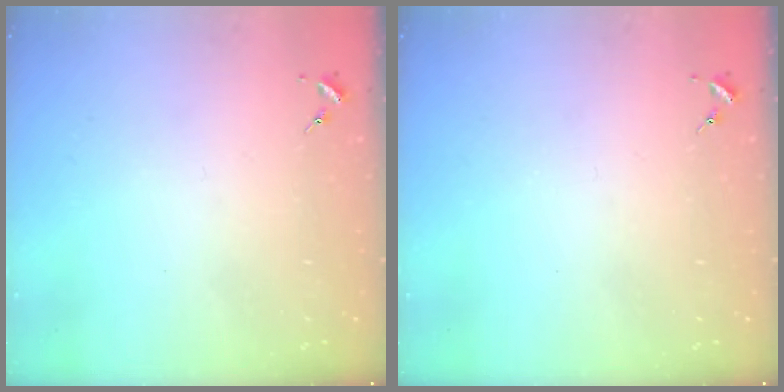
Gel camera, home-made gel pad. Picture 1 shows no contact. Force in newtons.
{"total": 0.0}